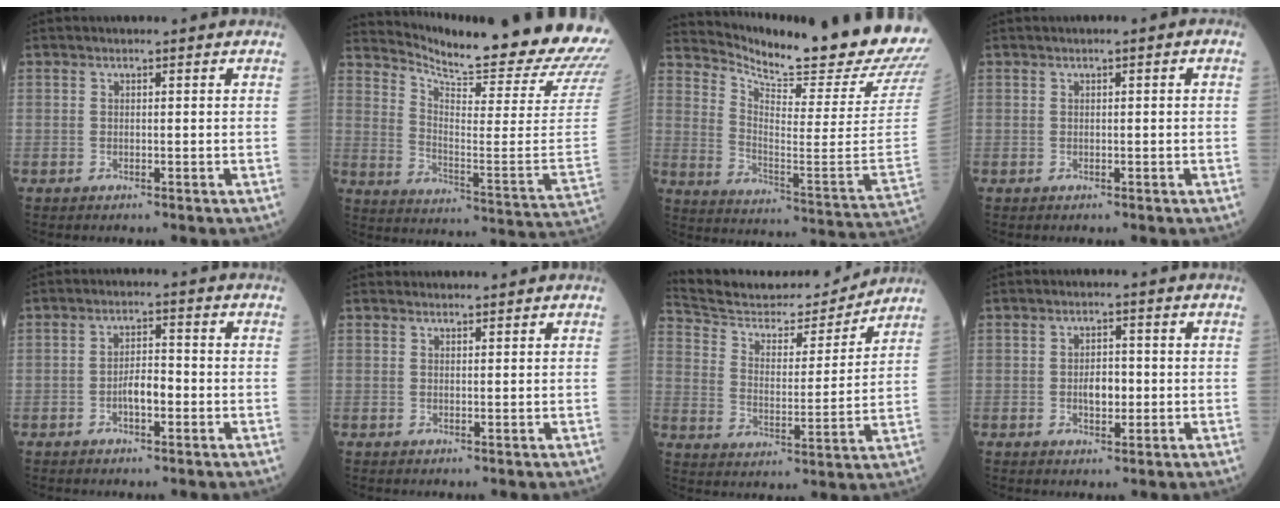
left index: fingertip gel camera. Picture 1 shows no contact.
{"total": 24.5, "force": [23.4, 0.0, 7.4], "torque": [-0.136, -0.138, 0.300]}
{"total": 23.2, "force": [22.0, 0.4, 7.2], "torque": [-0.142, -0.128, 0.294]}
{"total": 0.8, "force": [0.1, 0.2, 0.8], "torque": [-0.012, 0.003, 0.000]}
{"total": 3.5, "force": [-1.2, 1.2, 3.1], "torque": [-0.055, 0.007, -0.023]}
{"total": 1.5, "force": [1.5, 0.2, 0.0], "torque": [-0.007, 0.008, 0.025]}
{"total": 15.8, "force": [15.4, 1.9, 2.9], "torque": [-0.058, -0.010, 0.247]}
{"total": 3.2, "force": [-0.4, 1.7, 2.7], "torque": [-0.046, 0.003, -0.005]}